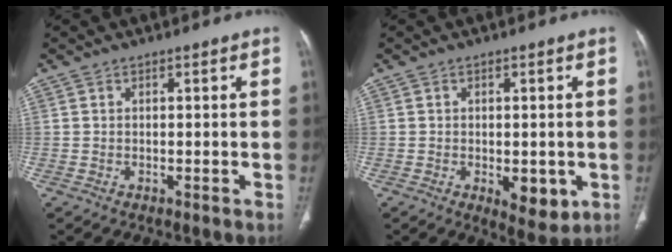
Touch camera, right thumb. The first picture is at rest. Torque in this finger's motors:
{"motor_torque": [0.50, 1.43, -0.23, 0.16, 0.08]}